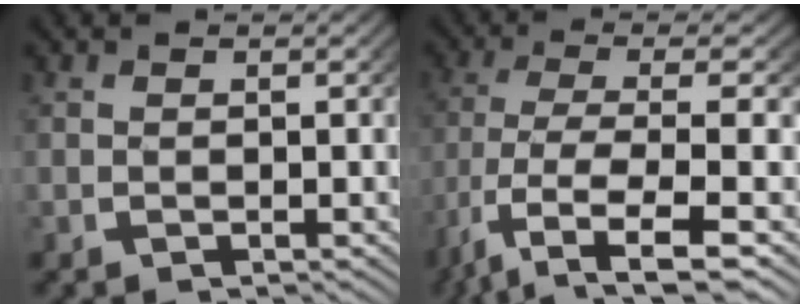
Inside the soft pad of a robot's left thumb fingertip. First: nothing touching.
{"total": 10.7, "force": [-3.4, 4.8, 8.9], "torque": [-0.198, -0.042, -0.020]}